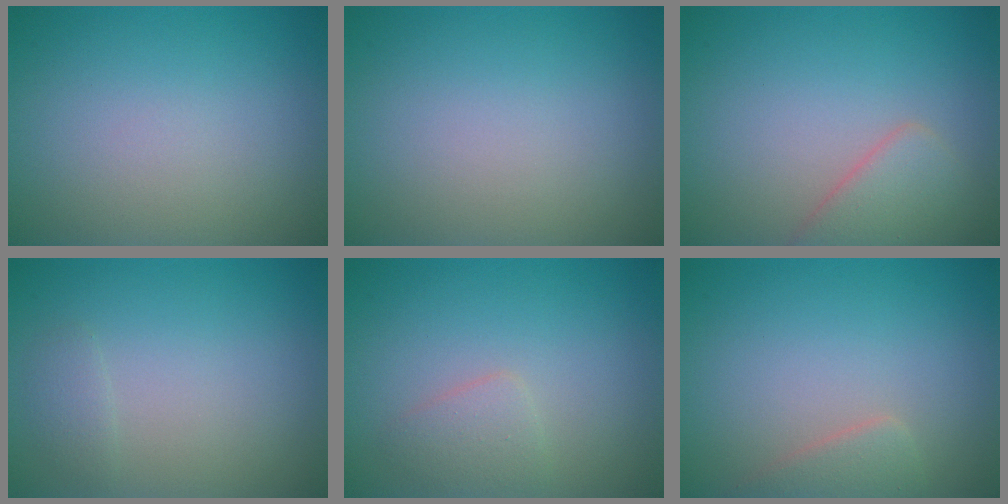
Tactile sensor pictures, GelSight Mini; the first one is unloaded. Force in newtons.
{"total": 0.0}
{"total": 2.9, "press": 2.9, "slide": 0.1}
{"total": 0.9, "press": 0.9, "slide": 0.0}
{"total": 1.6, "press": 1.6, "slide": 0.0}
{"total": 2.0, "press": 2.0, "slide": 0.1}